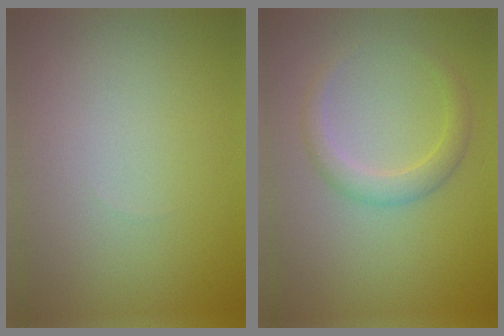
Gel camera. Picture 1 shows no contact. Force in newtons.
{"total": 2.3, "press": 2.3, "slide": 0.1}